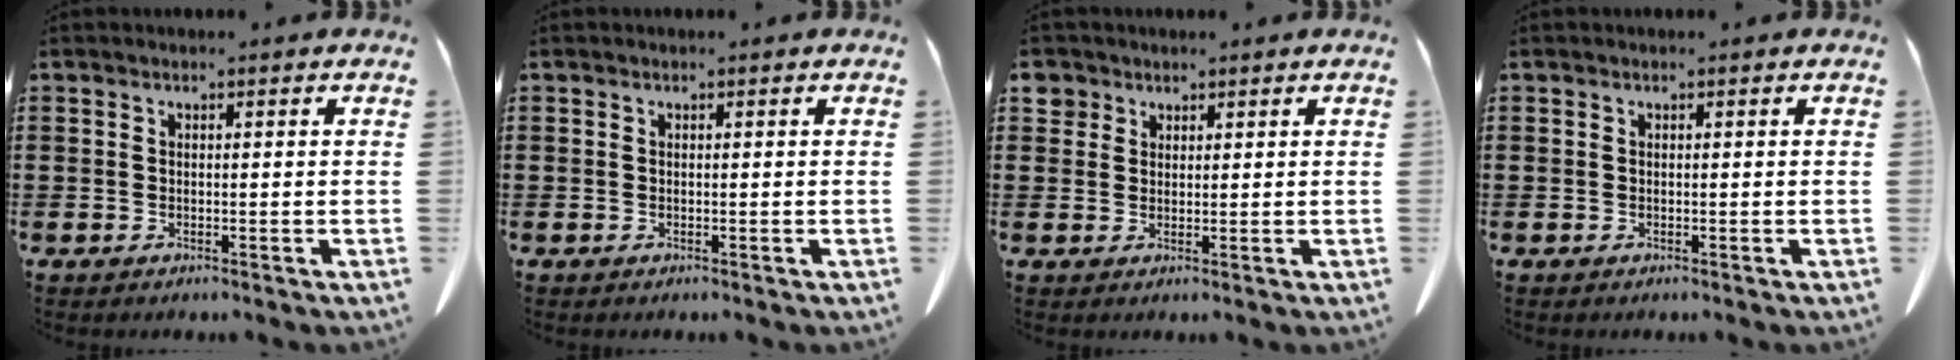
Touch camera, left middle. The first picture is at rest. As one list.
[{"total": 0.0}, {"total": 2.4, "force": [1.6, 1.8, 0.3], "torque": [-0.005, 0.003, 0.028]}, {"total": 0.0}]